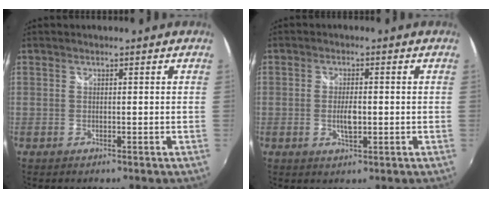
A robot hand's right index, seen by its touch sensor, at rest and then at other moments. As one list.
[{"total": 3.6, "force": [-0.6, 1.4, 3.2], "torque": [-0.060, -0.004, -0.009]}]